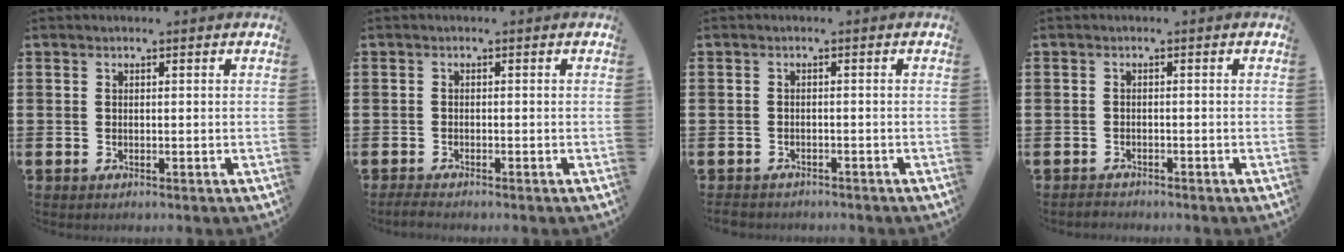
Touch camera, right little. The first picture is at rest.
{"total": 1.0, "force": [-0.9, 0.1, 0.5], "torque": [-0.011, -0.001, -0.018]}
{"total": 1.1, "force": [-1.0, 0.3, 0.0], "torque": [-0.004, 0.001, -0.023]}
{"total": 0.8, "force": [-0.8, 0.1, -0.1], "torque": [-0.001, -0.001, -0.017]}